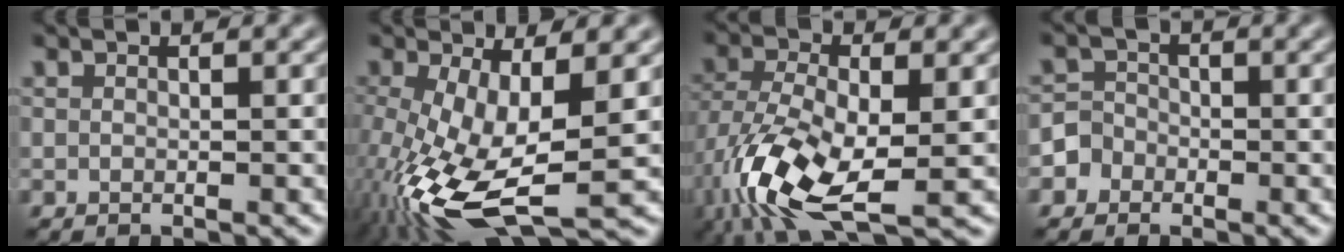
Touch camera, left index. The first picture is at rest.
{"total": 11.3, "force": [-3.2, 4.1, 10.1], "torque": [-0.217, -0.025, -0.055]}
{"total": 10.8, "force": [-4.2, 4.6, 8.8], "torque": [-0.197, -0.020, -0.080]}
{"total": 2.3, "force": [-1.2, 2.0, 0.2], "torque": [0.021, 0.006, -0.029]}